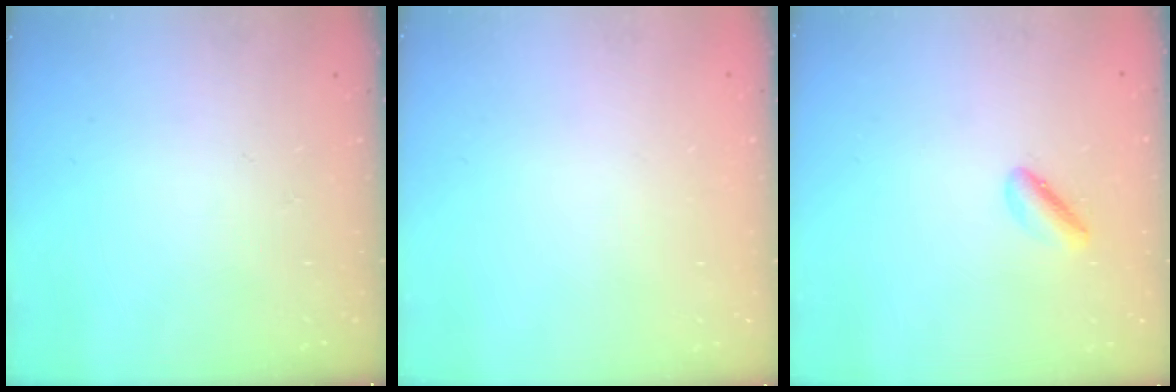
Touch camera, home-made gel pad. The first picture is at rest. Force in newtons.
{"total": 2.2, "press": 2.2, "slide": 0.1}
{"total": 2.0, "press": 2.0, "slide": 0.3}